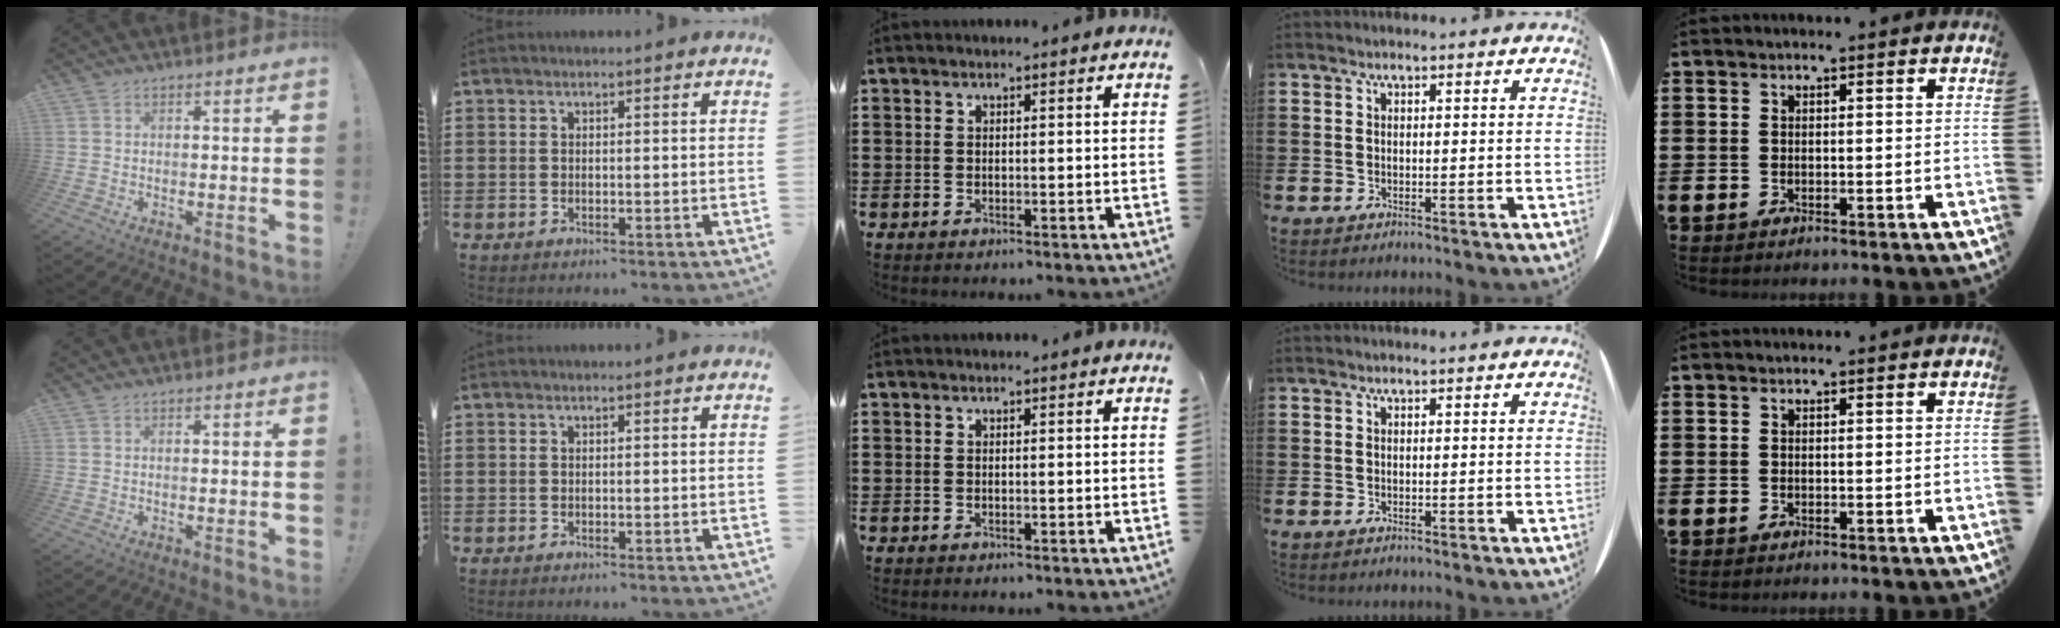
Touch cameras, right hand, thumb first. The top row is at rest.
{}